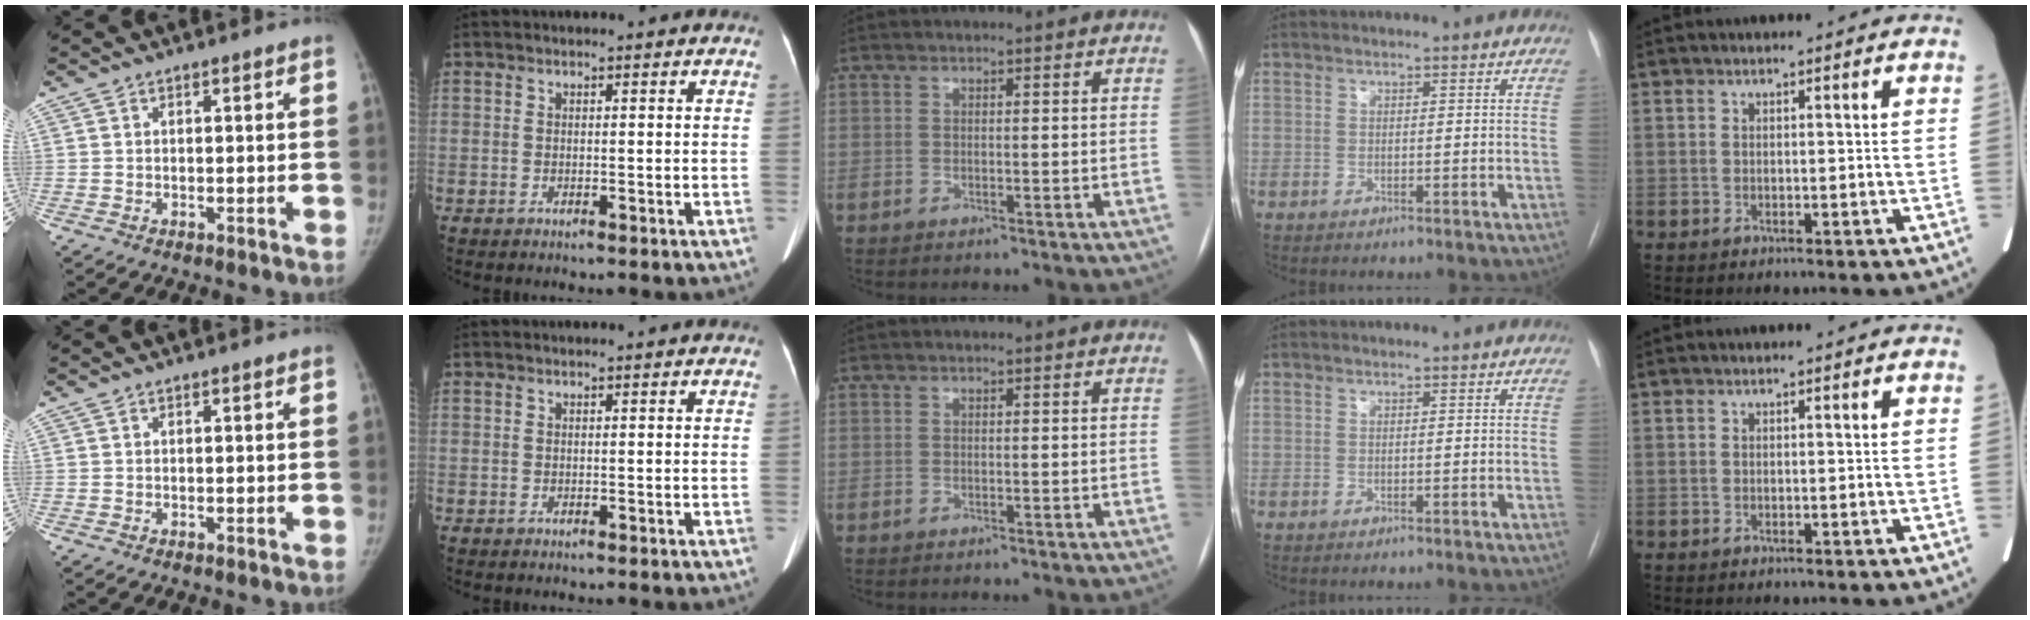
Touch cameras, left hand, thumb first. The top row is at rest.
{}